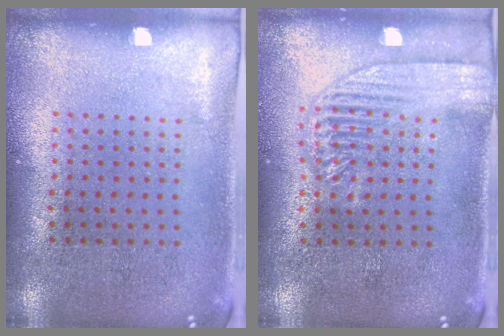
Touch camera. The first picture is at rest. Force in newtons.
{"total": 1.8, "press": 1.7, "slide": 0.2}